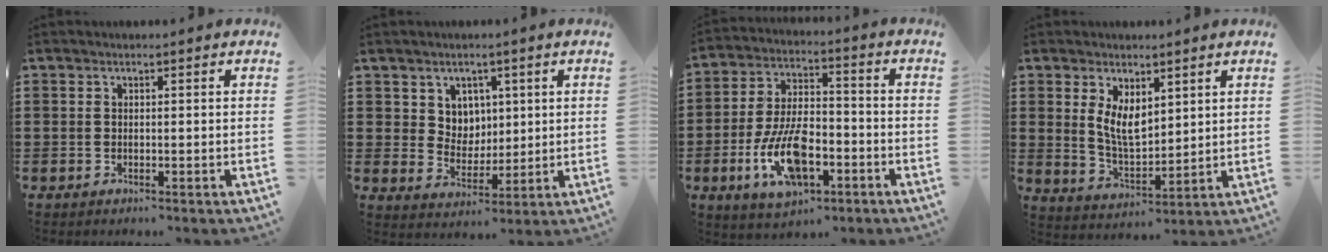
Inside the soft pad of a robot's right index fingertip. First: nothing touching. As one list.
[{"total": 5.0, "force": [2.6, 4.2, 0.6], "torque": [-0.028, 0.002, 0.046]}, {"total": 11.5, "force": [-4.5, 5.2, 9.2], "torque": [-0.198, 0.003, -0.082]}, {"total": 5.7, "force": [2.7, 2.9, 4.1], "torque": [-0.082, -0.010, 0.050]}]